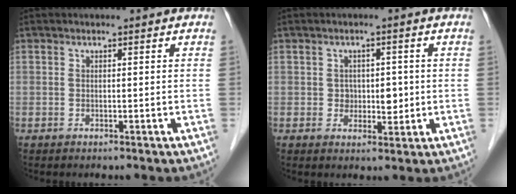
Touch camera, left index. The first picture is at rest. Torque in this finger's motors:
{"motor_torque": [0.28, 0.16, 0.05, 0.00]}